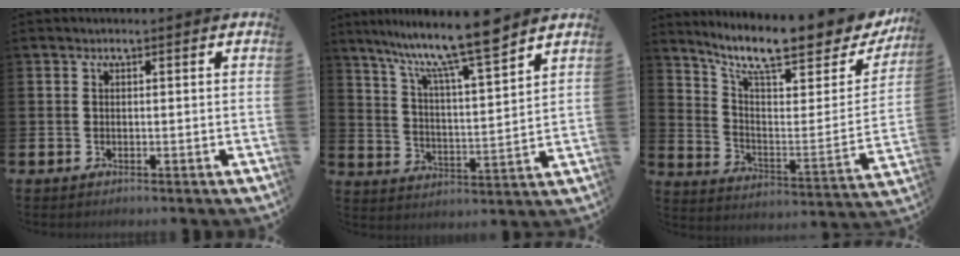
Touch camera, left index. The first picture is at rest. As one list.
[{"total": 11.2, "force": [9.6, 1.1, 5.8], "torque": [-0.123, -0.058, 0.162]}, {"total": 10.7, "force": [8.9, 2.2, 5.4], "torque": [-0.116, -0.074, 0.146]}]